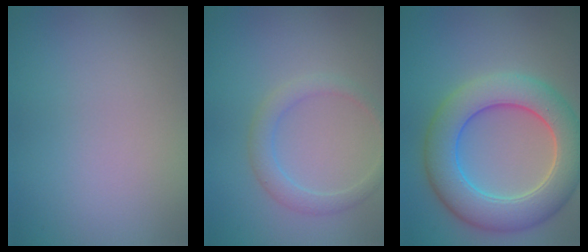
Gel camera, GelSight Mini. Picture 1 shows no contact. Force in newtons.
{"total": 2.1, "press": 2.1, "slide": 0.1}
{"total": 7.9, "press": 7.9, "slide": 0.4}